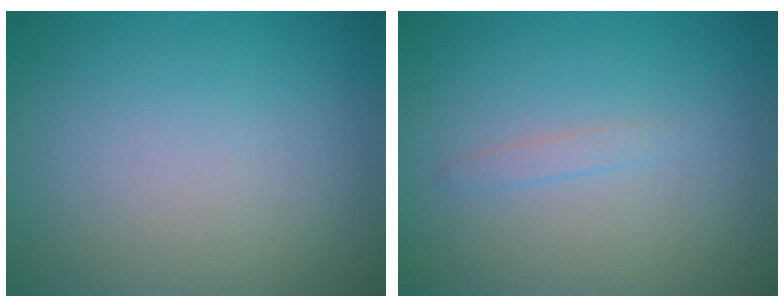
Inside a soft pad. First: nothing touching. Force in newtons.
{"total": 0.8, "press": 0.8, "slide": 0.0}